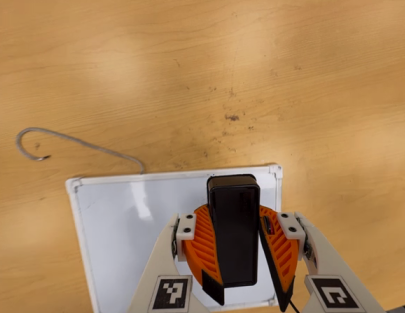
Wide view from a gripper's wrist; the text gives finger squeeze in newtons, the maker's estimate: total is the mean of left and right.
{"total": 11.3, "left": 11.2, "right": 11.3}